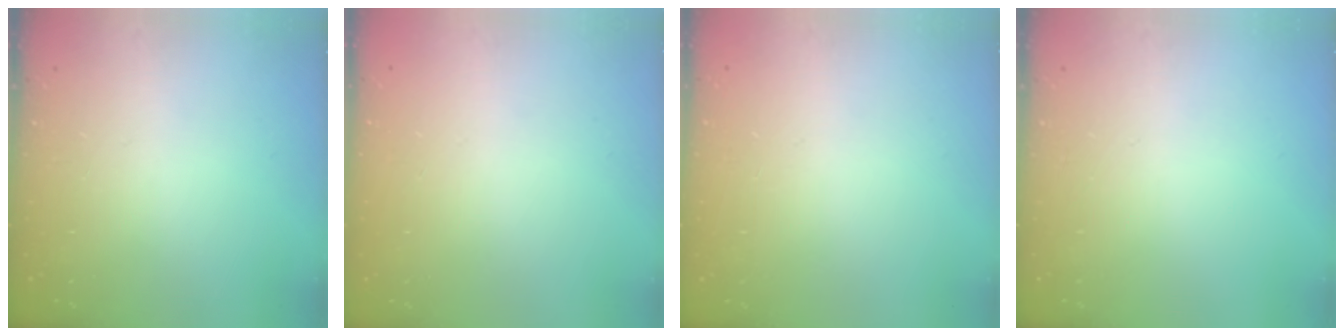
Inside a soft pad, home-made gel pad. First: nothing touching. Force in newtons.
{"total": 0.0}
{"total": 0.0}
{"total": 0.0}